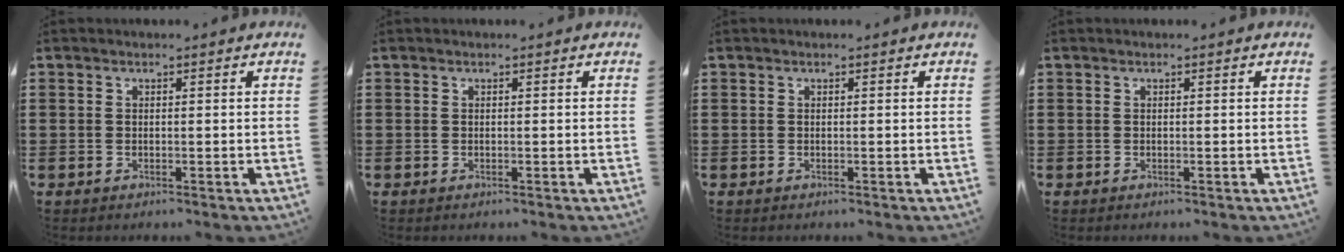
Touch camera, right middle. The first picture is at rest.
{"total": 0.0}
{"total": 0.0}
{"total": 0.0}